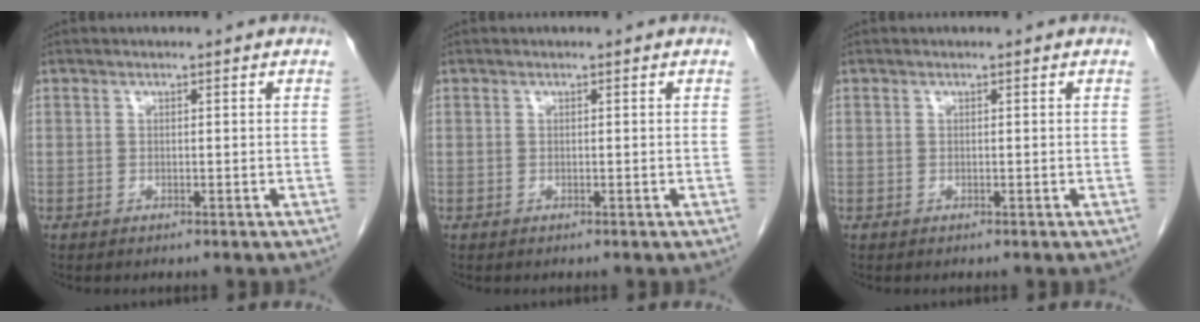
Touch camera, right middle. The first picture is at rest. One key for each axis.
{"total": 0.0}
{"total": 0.0}